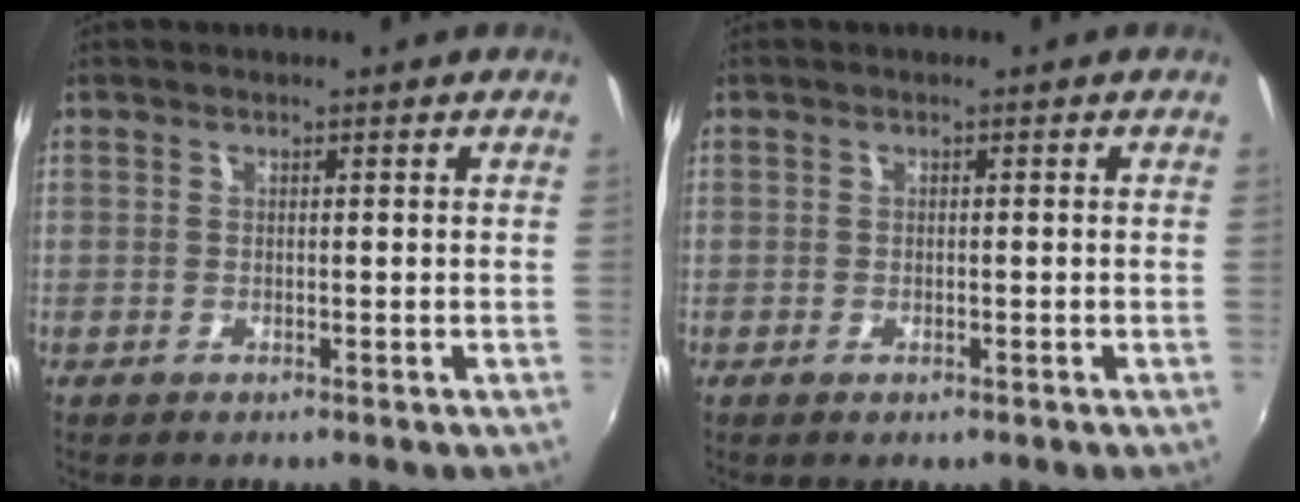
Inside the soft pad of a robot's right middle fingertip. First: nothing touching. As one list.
[{"total": 0.9, "force": [-0.6, 0.5, 0.5], "torque": [-0.008, -0.003, -0.009]}]